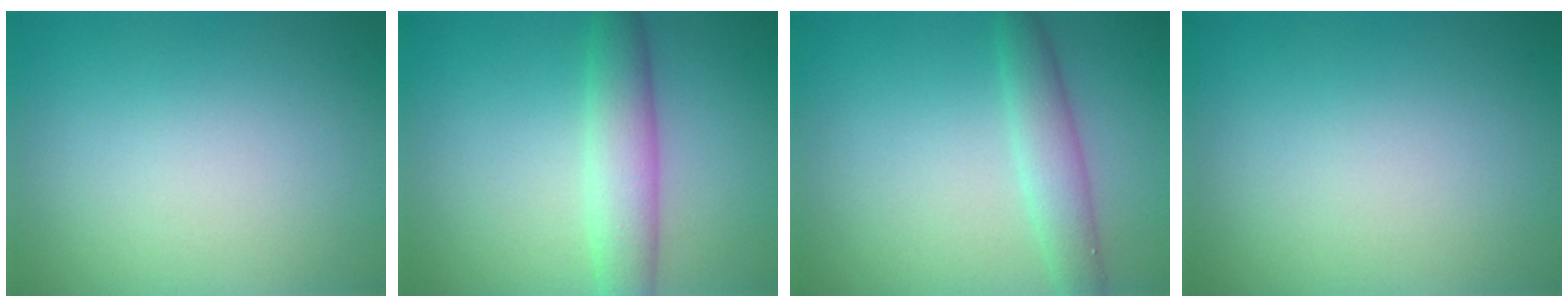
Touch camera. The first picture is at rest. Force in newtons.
{"total": 4.1, "press": 4.1, "slide": 0.1}
{"total": 2.9, "press": 2.9, "slide": 0.1}
{"total": 0.0}